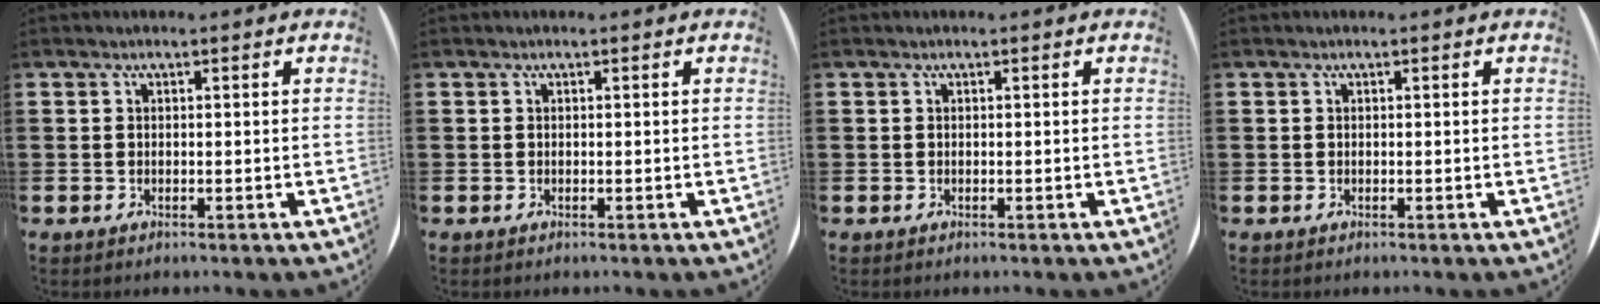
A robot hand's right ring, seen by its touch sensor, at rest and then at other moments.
{"total": 0.0}
{"total": 0.0}
{"total": 0.0}